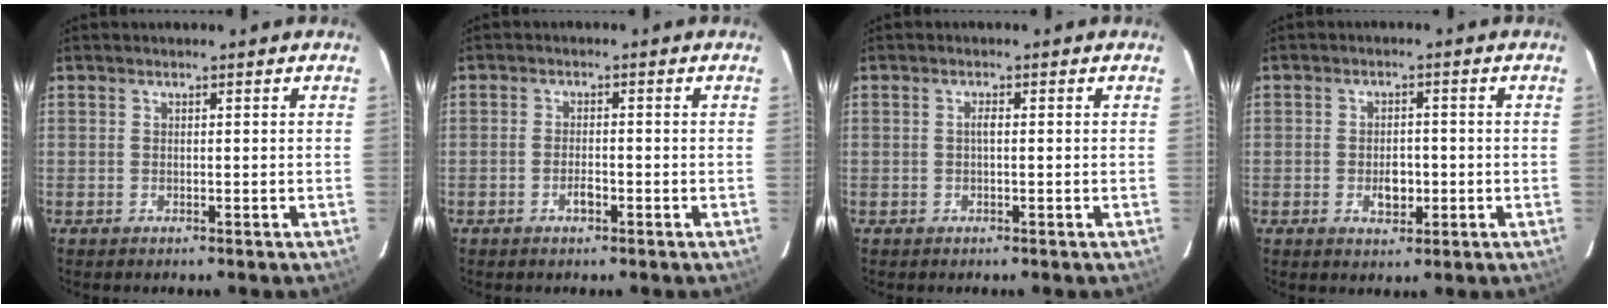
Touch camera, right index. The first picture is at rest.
{"total": 2.3, "force": [-1.2, 1.1, 1.6], "torque": [-0.032, 0.001, -0.022]}
{"total": 1.0, "force": [-0.1, 0.2, 0.9], "torque": [-0.017, 0.004, -0.003]}
{"total": 4.1, "force": [-1.1, 2.9, 2.6], "torque": [-0.045, 0.002, -0.011]}